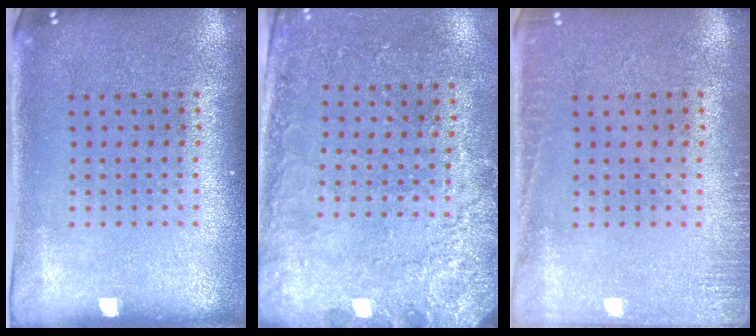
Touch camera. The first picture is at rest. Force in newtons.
{"total": 2.6, "press": 2.3, "slide": 1.2}
{"total": 1.6, "press": 1.6, "slide": 0.4}